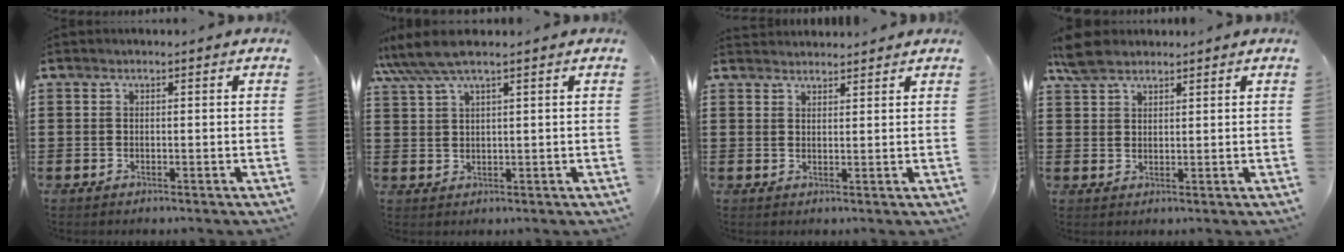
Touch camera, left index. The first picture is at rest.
{"total": 4.6, "force": [3.3, 0.4, 3.2], "torque": [-0.076, -0.002, 0.057]}
{"total": 2.0, "force": [2.0, 0.2, -0.1], "torque": [-0.003, -0.003, 0.039]}
{"total": 4.8, "force": [3.7, 2.1, 2.2], "torque": [-0.055, 0.005, 0.071]}